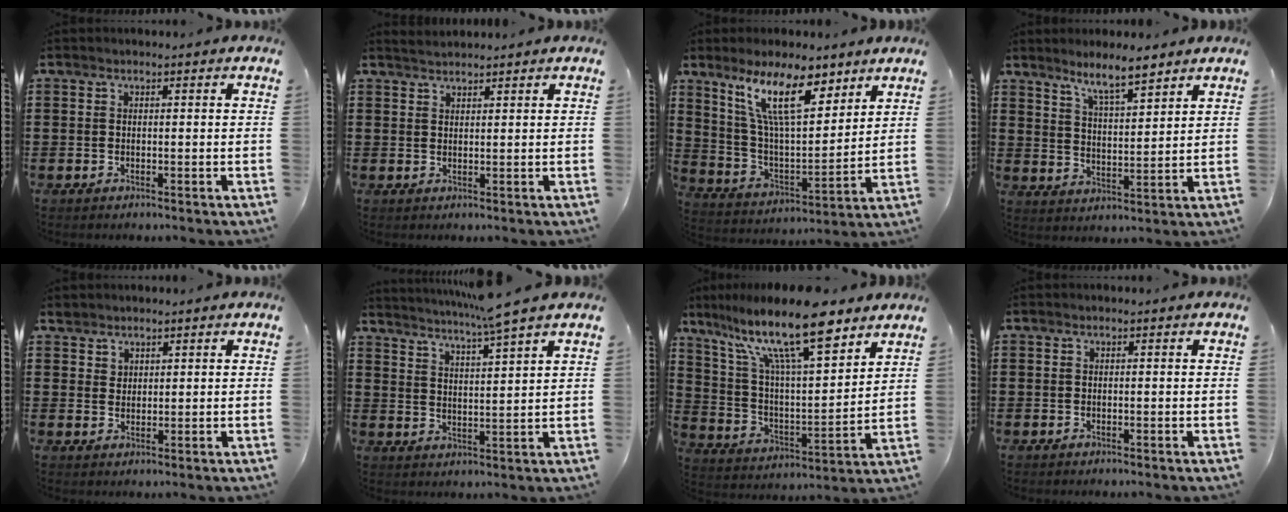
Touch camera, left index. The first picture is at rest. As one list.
[{"total": 1.5, "force": [1.5, 0.0, 0.1], "torque": [-0.005, 0.003, 0.030]}, {"total": 12.8, "force": [8.3, 3.4, 9.1], "torque": [-0.196, -0.021, 0.150]}, {"total": 6.4, "force": [5.6, 0.6, 3.1], "torque": [-0.077, -0.017, 0.099]}, {"total": 2.0, "force": [1.7, 1.2, 0.1], "torque": [-0.007, 0.005, 0.033]}, {"total": 5.1, "force": [4.5, -1.2, 2.2], "torque": [-0.057, -0.024, 0.073]}, {"total": 16.6, "force": [11.7, 3.9, 11.1], "torque": [-0.219, -0.052, 0.197]}, {"total": 0.0}]